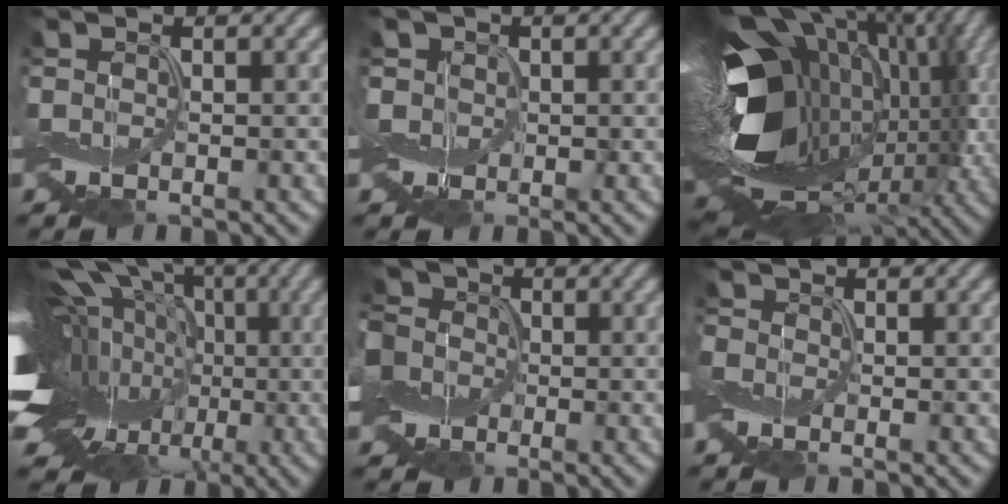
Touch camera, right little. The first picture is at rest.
{"total": 1.9, "force": [0.1, 1.8, 0.3], "torque": [-0.010, -0.001, -0.003]}
{"total": 17.5, "force": [1.1, 11.8, 12.8], "torque": [-0.244, -0.018, 0.034]}
{"total": 20.8, "force": [-1.4, 15.7, 13.5], "torque": [-0.220, 0.041, -0.075]}
{"total": 9.9, "force": [-0.6, 8.6, 4.7], "torque": [-0.114, 0.020, -0.063]}
{"total": 1.7, "force": [-0.4, 1.4, 0.9], "torque": [-0.029, 0.004, -0.012]}